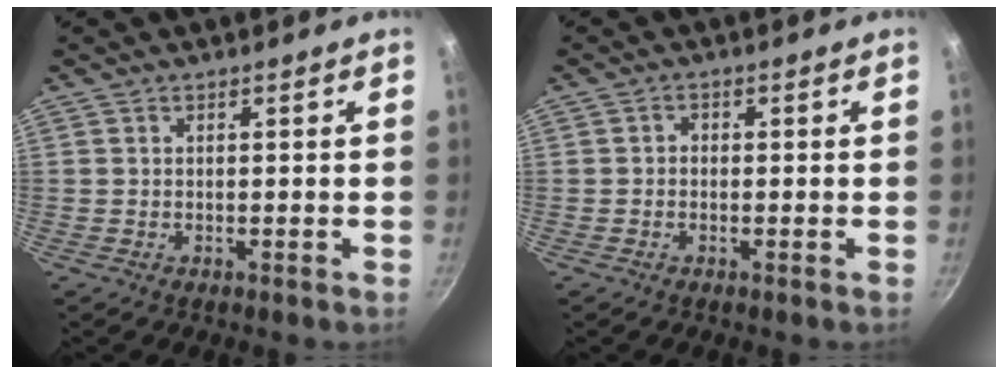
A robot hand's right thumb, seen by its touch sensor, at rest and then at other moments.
{"total": 1.3, "force": [-0.2, 1.1, 0.6], "torque": [-0.009, 0.006, -0.006]}